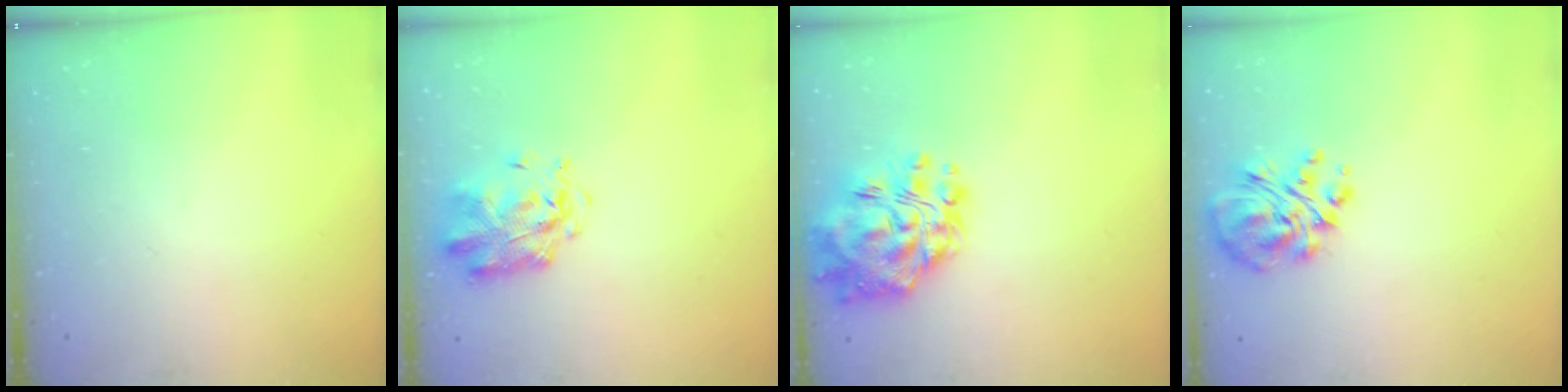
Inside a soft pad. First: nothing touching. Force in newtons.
{"total": 2.8, "press": 2.7, "slide": 0.6}
{"total": 17.0, "press": 16.3, "slide": 4.9}
{"total": 10.1, "press": 9.6, "slide": 3.2}